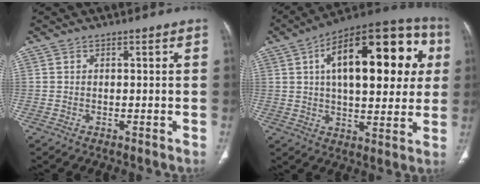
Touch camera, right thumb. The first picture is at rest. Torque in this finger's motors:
{"motor_torque": [0.09, 4.82, 2.02, 0.74, 0.51]}